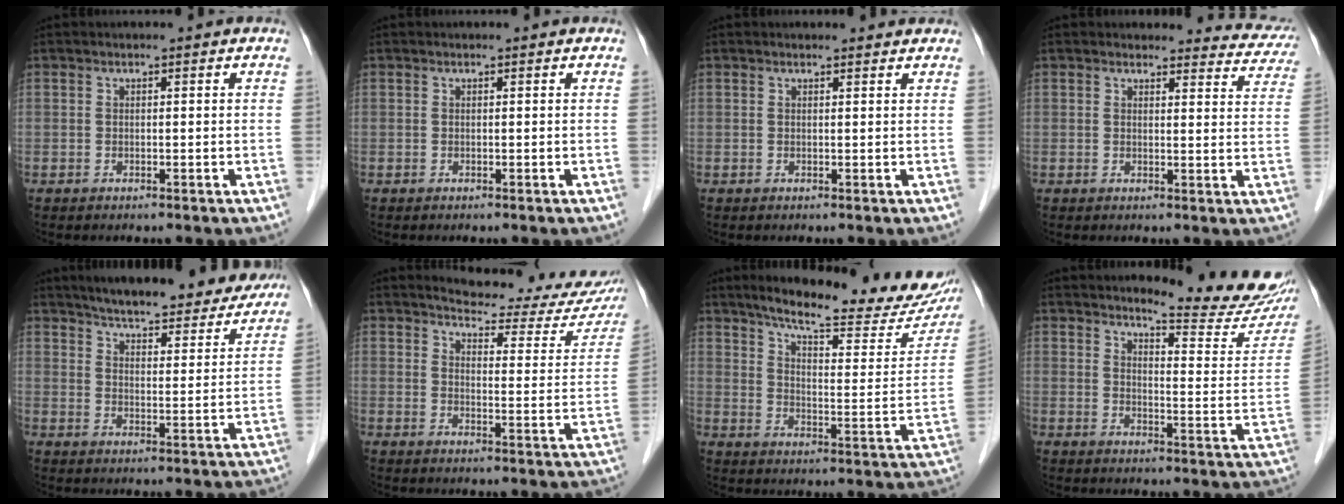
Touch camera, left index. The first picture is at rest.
{"total": 0.0}
{"total": 1.9, "force": [1.9, 0.3, 0.1], "torque": [-0.011, 0.002, 0.018]}
{"total": 8.6, "force": [8.3, 2.2, -0.4], "torque": [0.045, -0.033, 0.056]}
{"total": 21.1, "force": [19.0, 4.2, 8.1], "torque": [-0.106, -0.012, 0.242]}
{"total": 16.5, "force": [15.8, 3.0, 3.9], "torque": [-0.029, -0.058, 0.169]}
{"total": 23.5, "force": [19.5, 4.1, 12.5], "torque": [-0.172, -0.035, 0.250]}
{"total": 15.2, "force": [14.1, 1.6, 5.5], "torque": [-0.061, -0.080, 0.157]}